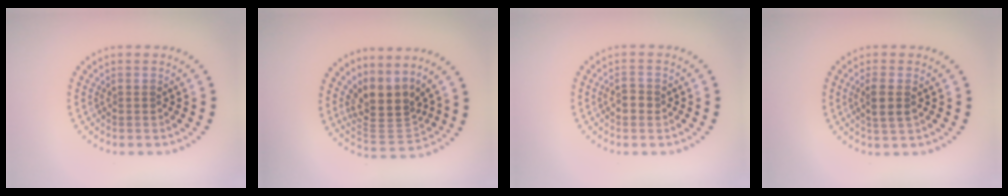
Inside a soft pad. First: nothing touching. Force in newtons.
{"total": 4.0, "press": 3.0, "slide": 2.7}
{"total": 1.3, "press": 1.3, "slide": 0.1}
{"total": 2.0, "press": 1.8, "slide": 0.9}